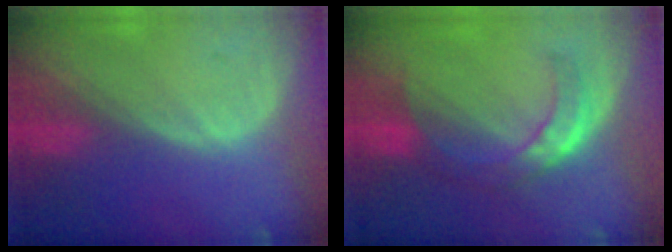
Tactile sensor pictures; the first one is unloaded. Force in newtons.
{"total": 7.7, "press": 6.5, "slide": 4.2}